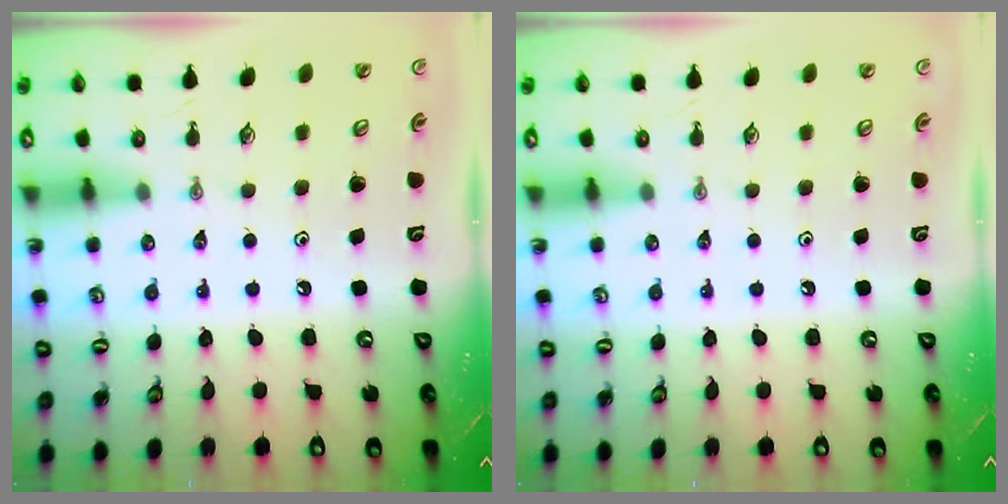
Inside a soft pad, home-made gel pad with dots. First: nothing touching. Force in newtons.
{"total": 0.0}